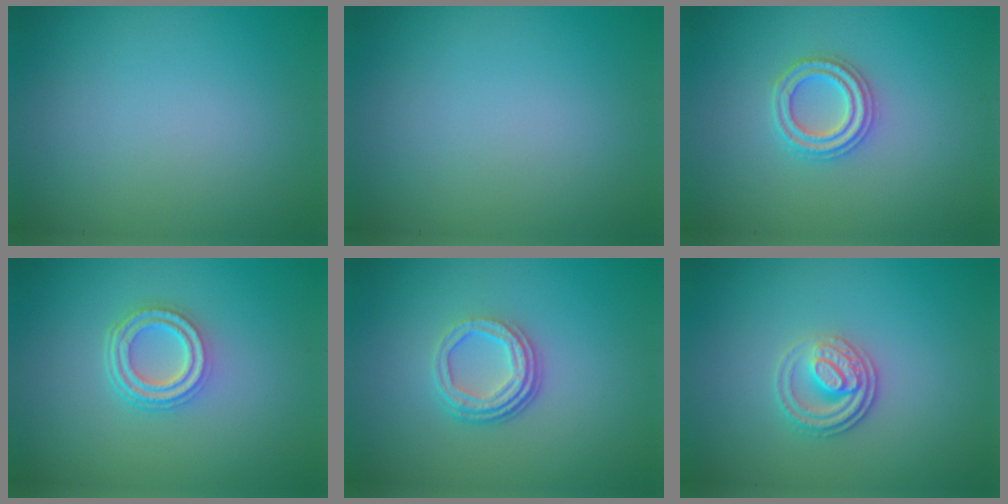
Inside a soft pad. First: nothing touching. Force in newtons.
{"total": 0.0}
{"total": 2.7, "press": 2.6, "slide": 0.7}
{"total": 3.8, "press": 2.9, "slide": 2.6}
{"total": 3.7, "press": 2.6, "slide": 2.5}
{"total": 2.8, "press": 2.6, "slide": 1.0}